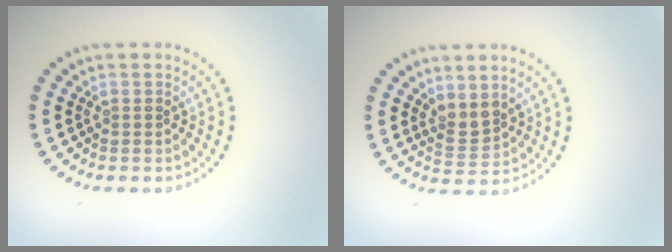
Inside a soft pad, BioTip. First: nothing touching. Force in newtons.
{"total": 1.9, "press": 1.6, "slide": 1.1}